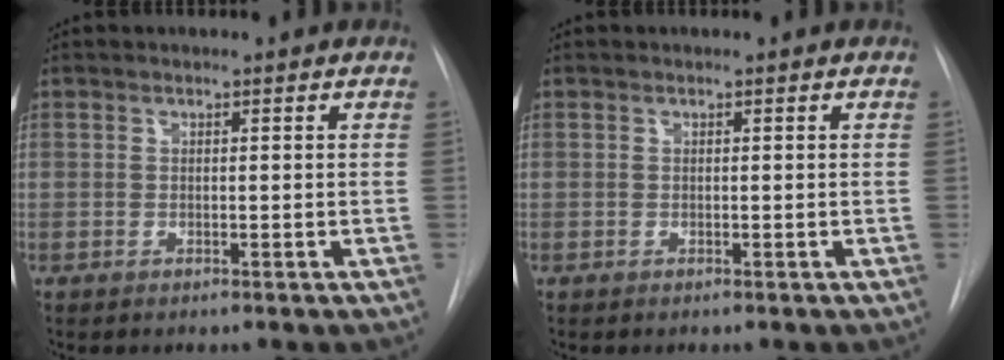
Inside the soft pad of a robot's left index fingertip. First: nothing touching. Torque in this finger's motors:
{"motor_torque": [-0.01, 0.01, 0.00, 0.00]}